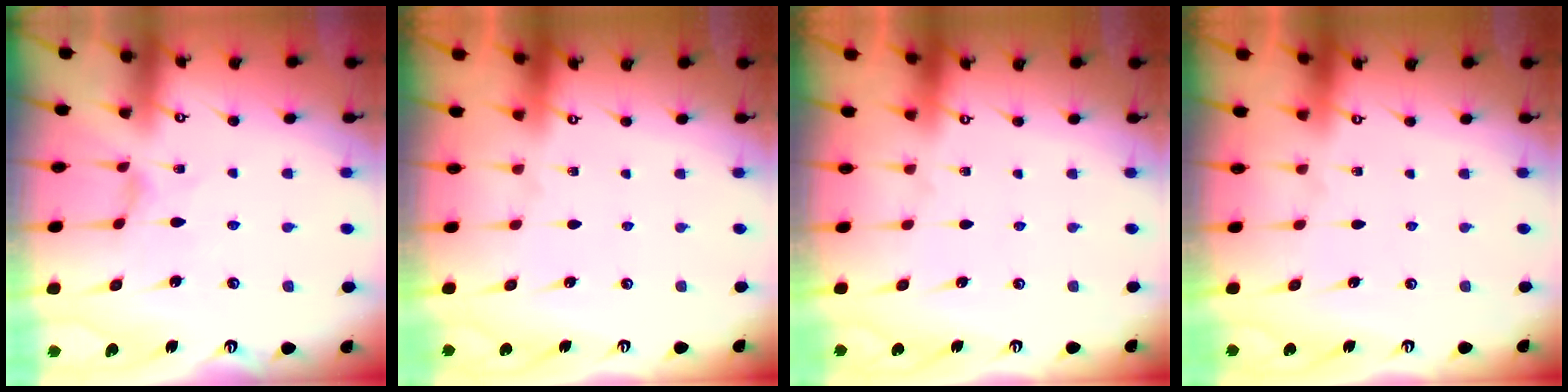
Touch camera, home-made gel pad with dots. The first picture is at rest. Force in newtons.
{"total": 0.0}
{"total": 0.0}
{"total": 0.0}